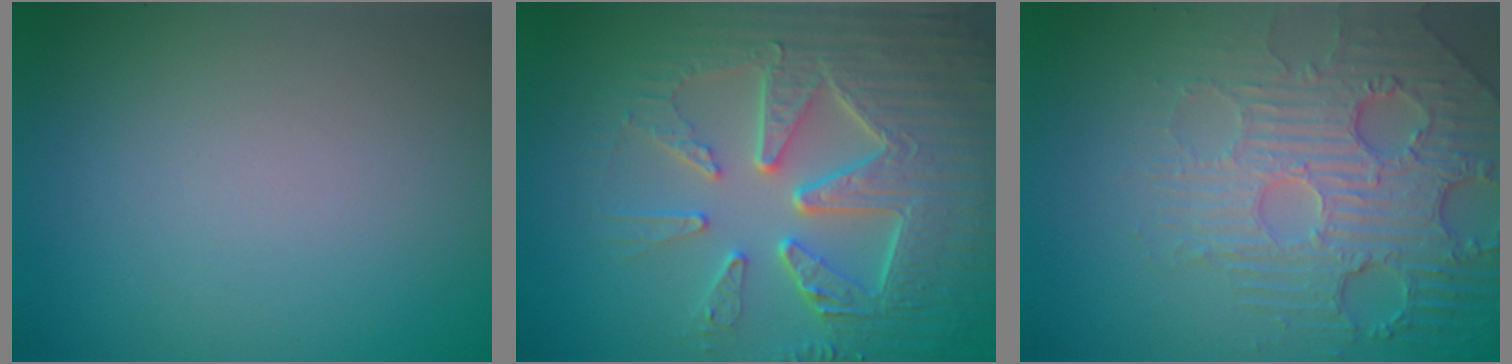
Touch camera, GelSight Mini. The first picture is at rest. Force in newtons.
{"total": 9.0, "press": 6.6, "slide": 6.1}
{"total": 6.8, "press": 5.2, "slide": 4.3}